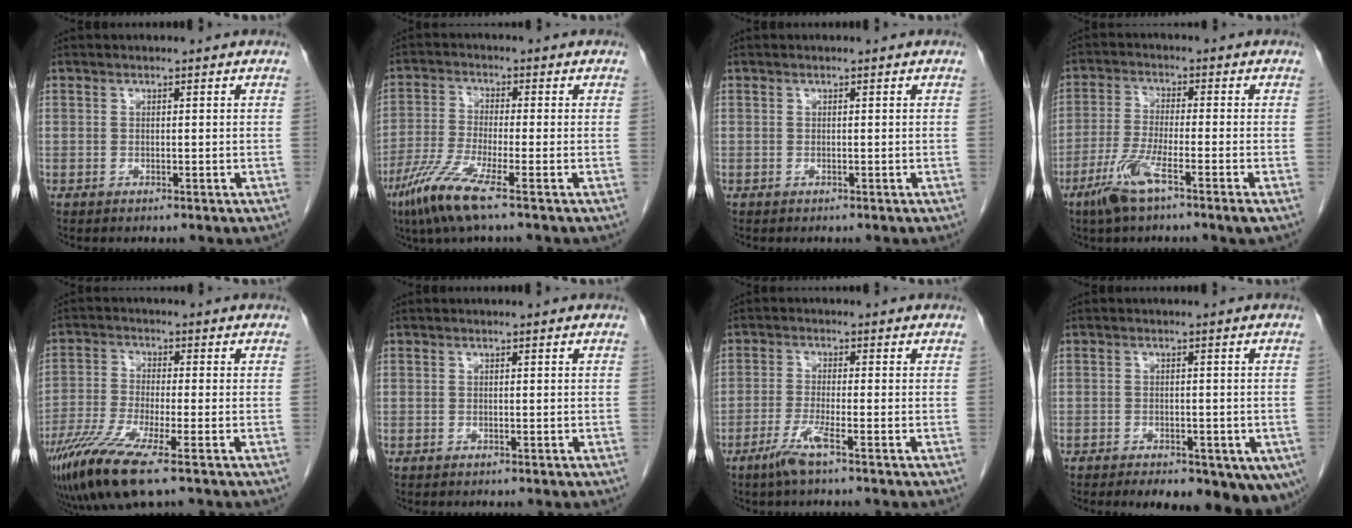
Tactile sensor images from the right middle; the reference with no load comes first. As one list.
[{"total": 7.9, "force": [-4.8, -0.2, 6.3], "torque": [-0.138, -0.025, -0.098]}, {"total": 0.0}, {"total": 7.4, "force": [-4.2, 0.0, 6.1], "torque": [-0.128, -0.013, -0.083]}, {"total": 9.9, "force": [-5.8, 0.7, 7.9], "torque": [-0.167, -0.029, -0.110]}, {"total": 0.0}, {"total": 3.8, "force": [-2.3, -0.4, 2.9], "torque": [-0.063, -0.009, -0.050]}, {"total": 16.6, "force": [-9.5, 8.0, 10.9], "torque": [-0.137, -0.028, -0.109]}]